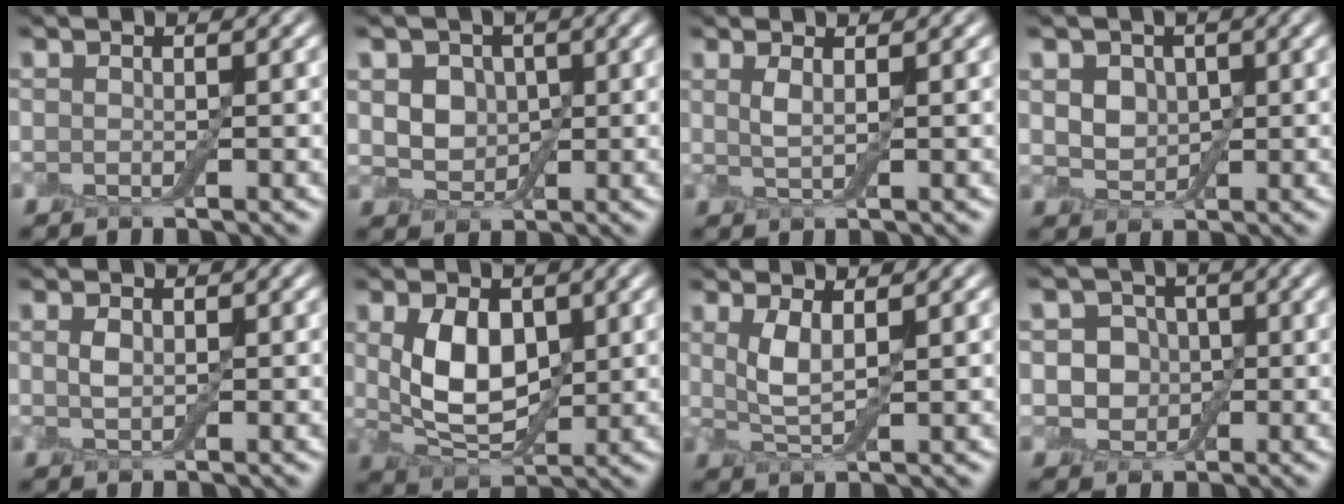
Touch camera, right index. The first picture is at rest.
{"total": 4.0, "force": [1.1, 3.1, 2.1], "torque": [-0.030, 0.002, 0.006]}
{"total": 1.3, "force": [0.7, 0.1, 1.1], "torque": [-0.028, -0.003, 0.014]}
{"total": 3.4, "force": [1.3, 2.5, 1.9], "torque": [-0.032, 0.003, 0.015]}
{"total": 1.0, "force": [0.4, 0.5, 0.8], "torque": [-0.023, 0.002, 0.010]}
{"total": 5.9, "force": [1.0, 3.7, 4.5], "torque": [-0.095, -0.003, 0.027]}
{"total": 2.7, "force": [1.1, 0.5, 2.3], "torque": [-0.053, -0.005, 0.026]}
{"total": 3.8, "force": [0.1, 3.3, 1.8], "torque": [-0.013, 0.002, -0.019]}